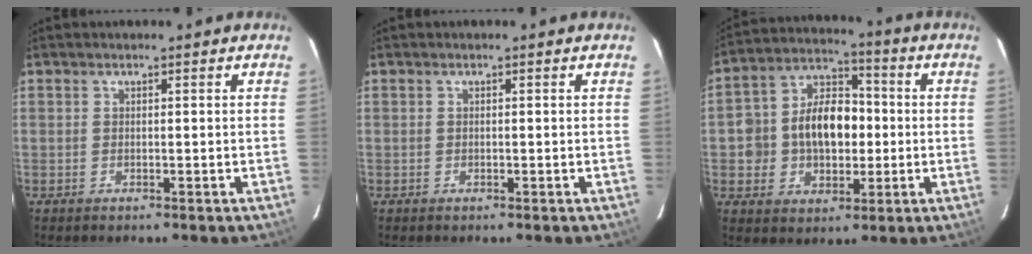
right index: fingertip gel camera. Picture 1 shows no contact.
{"total": 0.0}
{"total": 12.4, "force": [-0.7, 9.3, 8.2], "torque": [-0.166, 0.034, -0.007]}